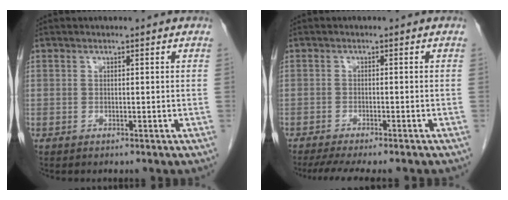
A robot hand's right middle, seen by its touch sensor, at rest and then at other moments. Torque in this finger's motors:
{"motor_torque": [0.18, -0.14, 0.05, 0.02]}